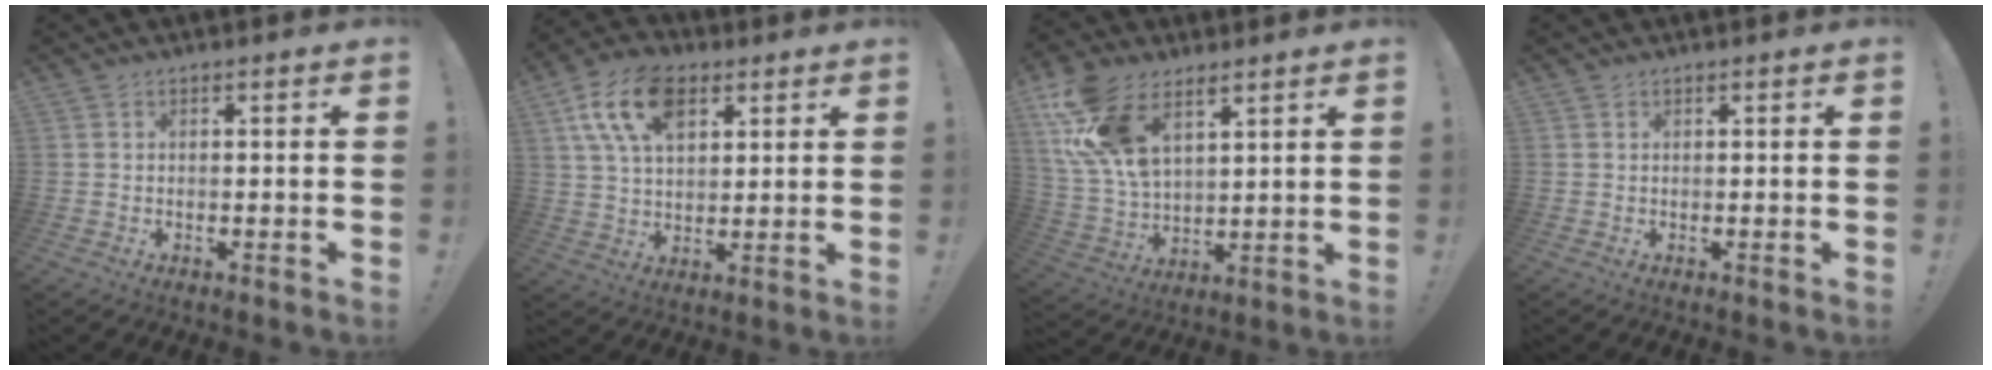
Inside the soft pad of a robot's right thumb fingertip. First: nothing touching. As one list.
[{"total": 15.8, "force": [7.0, 9.6, 10.4], "torque": [-0.182, -0.014, 0.132]}, {"total": 16.5, "force": [9.2, 9.2, 10.2], "torque": [-0.224, -0.041, 0.176]}, {"total": 0.0}]